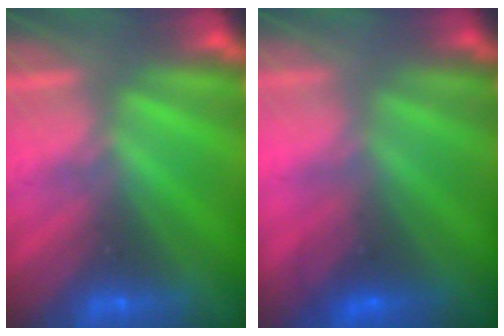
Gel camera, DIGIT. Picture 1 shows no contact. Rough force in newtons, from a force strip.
{"total": 3.0}